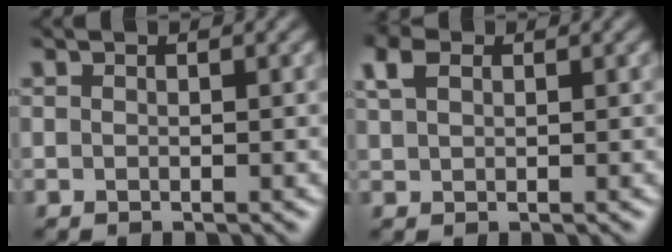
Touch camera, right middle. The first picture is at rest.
{"total": 2.6, "force": [1.3, 1.6, 1.6], "torque": [-0.042, 0.007, 0.028]}